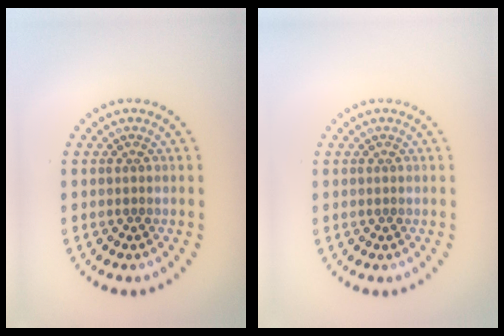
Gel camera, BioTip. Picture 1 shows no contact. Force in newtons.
{"total": 0.0}